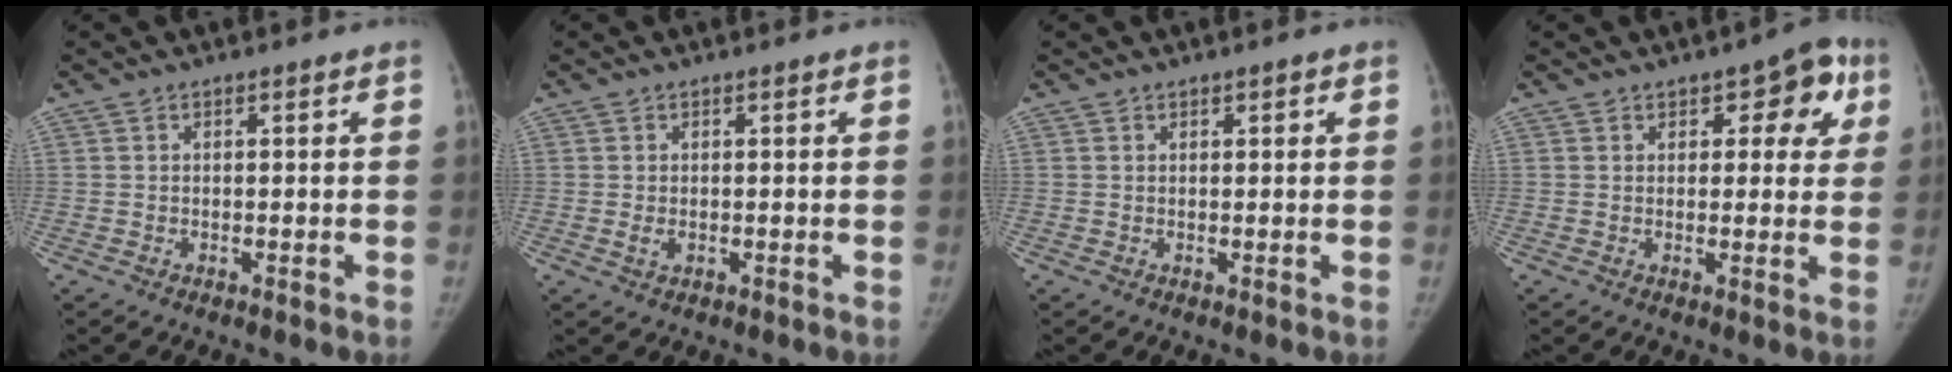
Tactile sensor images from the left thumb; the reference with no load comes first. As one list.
[{"total": 1.6, "force": [0.0, 1.0, 1.3], "torque": [-0.023, -0.005, 0.000]}, {"total": 1.0, "force": [0.6, 0.4, 0.7], "torque": [-0.004, -0.001, 0.007]}, {"total": 8.0, "force": [3.2, 4.3, 5.8], "torque": [-0.021, -0.004, 0.030]}]